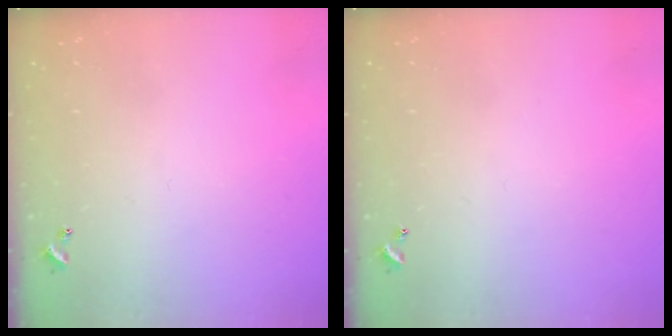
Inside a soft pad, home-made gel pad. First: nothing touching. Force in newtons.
{"total": 0.0}